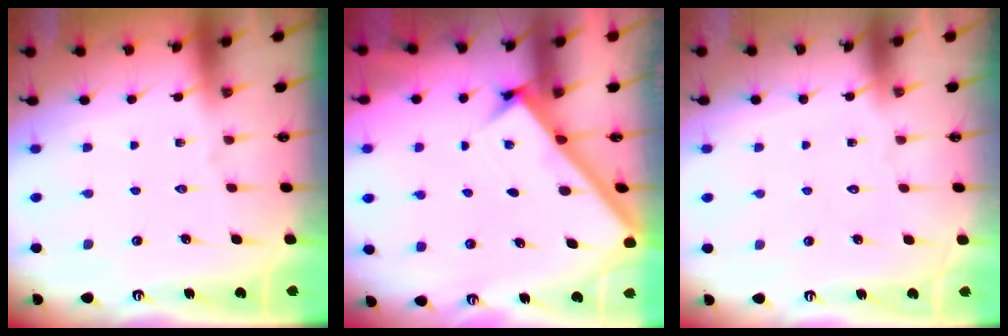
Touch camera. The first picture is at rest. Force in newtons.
{"total": 2.4, "press": 2.4, "slide": 0.2}
{"total": 1.6, "press": 1.6, "slide": 0.0}